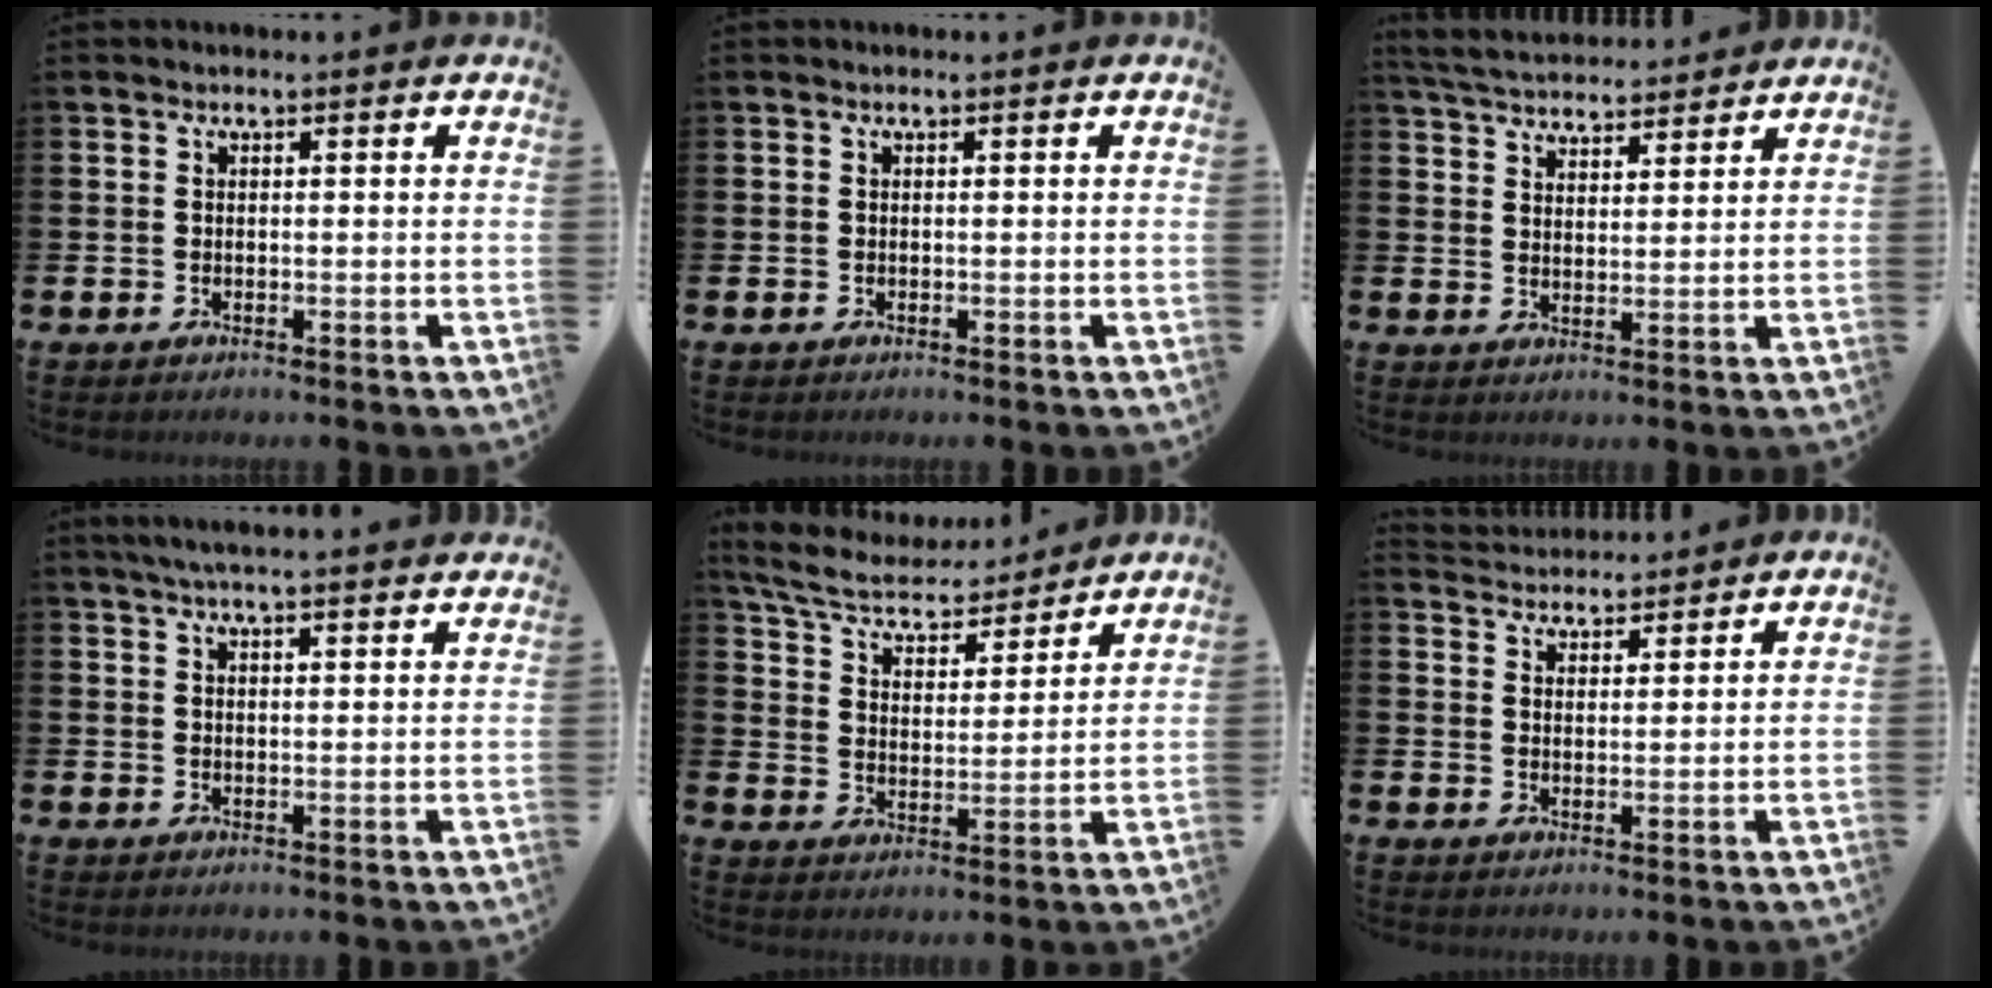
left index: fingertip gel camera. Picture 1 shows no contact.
{"total": 0.0}
{"total": 5.1, "force": [5.0, 0.8, 0.3], "torque": [-0.023, -0.025, 0.090]}
{"total": 4.0, "force": [3.8, -0.2, 1.3], "torque": [-0.031, -0.010, 0.068]}
{"total": 7.2, "force": [6.7, 1.8, 2.0], "torque": [-0.071, -0.046, 0.115]}
{"total": 3.8, "force": [3.7, 0.7, -0.5], "torque": [-0.004, -0.019, 0.069]}